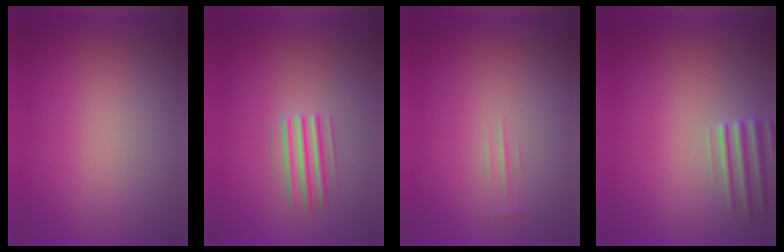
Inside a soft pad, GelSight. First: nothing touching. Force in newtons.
{"total": 2.7}
{"total": 1.4}
{"total": 2.9}